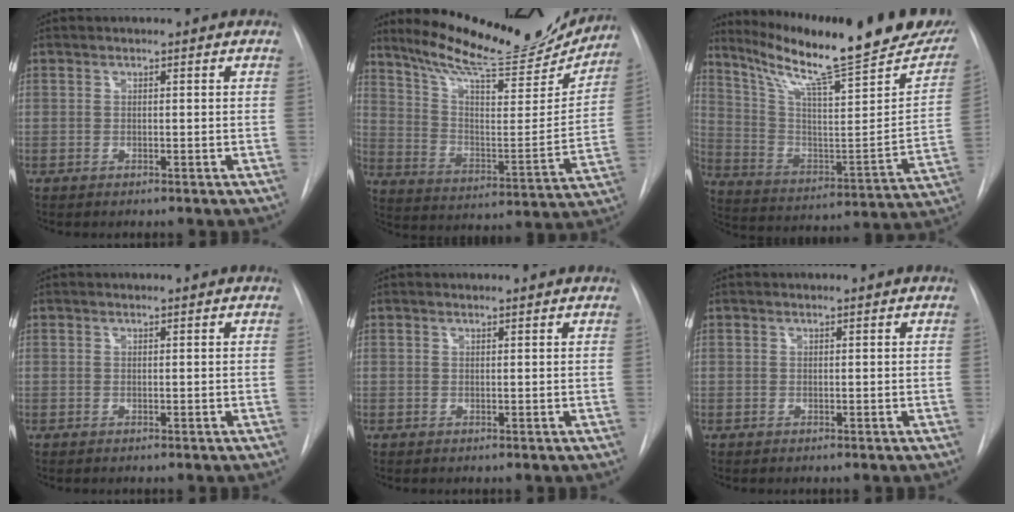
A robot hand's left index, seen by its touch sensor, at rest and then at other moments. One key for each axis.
{"total": 21.7, "fx": 19.6, "fy": 3.5, "fz": 8.5, "tx": -0.136, "ty": -0.052, "tz": 0.284}
{"total": 28.9, "fx": 23.0, "fy": 3.9, "fz": 17.1, "tx": -0.274, "ty": -0.052, "tz": 0.326}
{"total": 0.0}
{"total": 1.0, "fx": 1.0, "fy": -0.1, "fz": 0.1, "tx": -0.007, "ty": 0.003, "tz": 0.011}
{"total": 0.0}